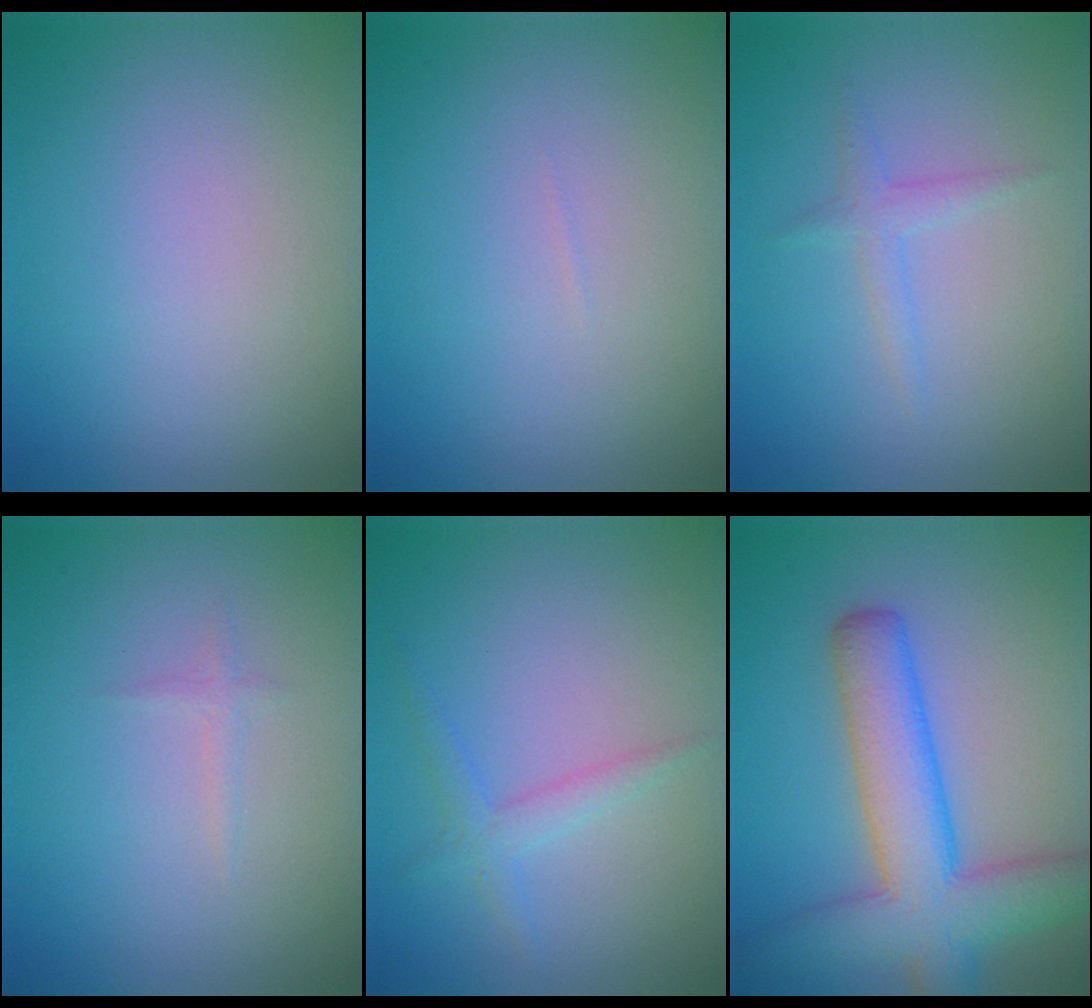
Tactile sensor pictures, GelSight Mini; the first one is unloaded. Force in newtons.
{"total": 0.0}
{"total": 0.7, "press": 0.6, "slide": 0.1}
{"total": 0.6, "press": 0.6, "slide": 0.0}
{"total": 1.8, "press": 1.8, "slide": 0.0}
{"total": 7.9, "press": 7.9, "slide": 0.3}